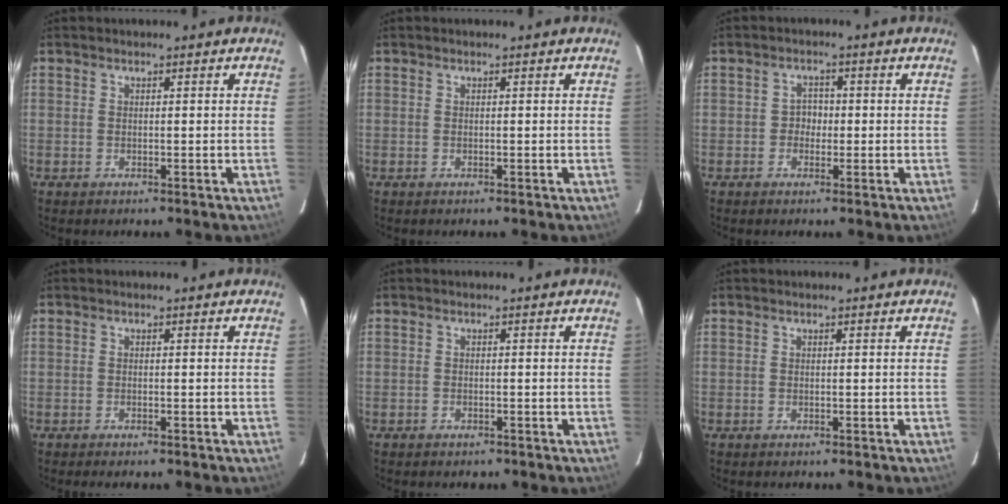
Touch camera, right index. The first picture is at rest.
{"total": 0.0}
{"total": 2.3, "force": [-0.7, 2.1, 0.6], "torque": [-0.008, 0.008, -0.014]}
{"total": 0.5, "force": [-0.5, 0.0, 0.2], "torque": [-0.002, 0.000, -0.010]}
{"total": 1.4, "force": [-1.0, 0.9, 0.2], "torque": [-0.008, 0.002, -0.014]}
{"total": 0.0}